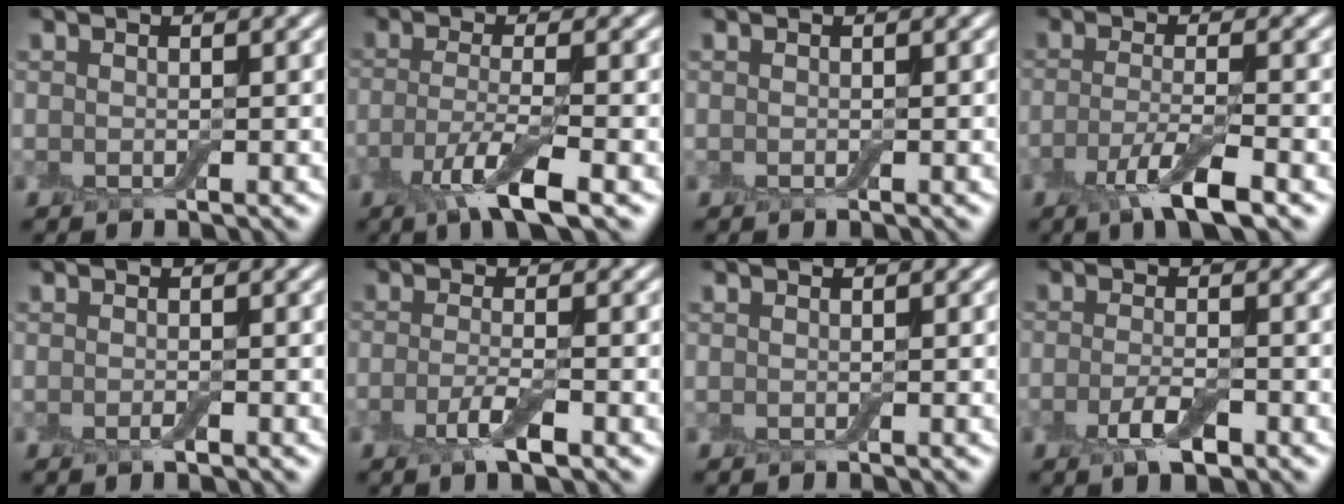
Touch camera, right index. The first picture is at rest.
{"total": 4.8, "force": [-2.1, 1.0, 4.2], "torque": [-0.083, -0.008, -0.046]}
{"total": 0.0}
{"total": 4.4, "force": [-2.2, 0.9, 3.7], "torque": [-0.072, -0.006, -0.048]}
{"total": 0.7, "force": [-0.3, 0.2, 0.6], "torque": [-0.011, -0.002, -0.006]}
{"total": 2.7, "force": [-1.2, 0.7, 2.4], "torque": [-0.049, -0.002, -0.026]}
{"total": 0.0}
{"total": 2.9, "force": [-1.4, 1.0, 2.3], "torque": [-0.051, -0.004, -0.028]}